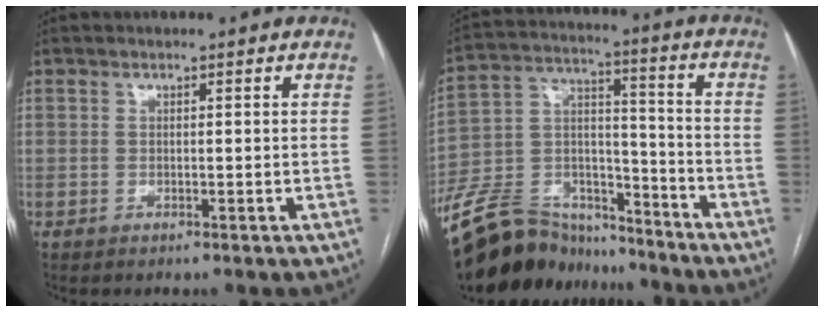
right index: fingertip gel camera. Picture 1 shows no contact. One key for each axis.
{"total": 20.5, "fx": -18.5, "fy": 7.1, "fz": 5.5, "tx": -0.139, "ty": 0.021, "tz": -0.309}